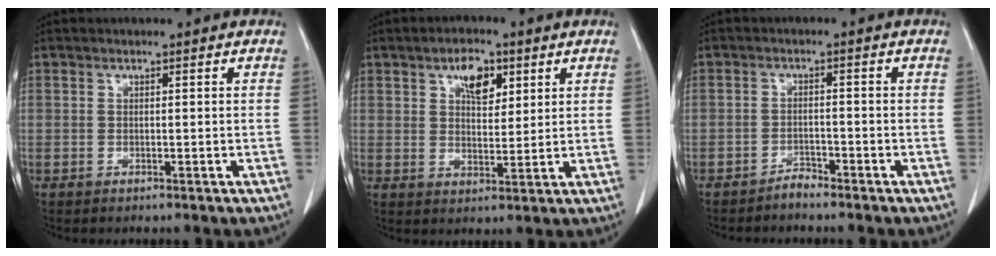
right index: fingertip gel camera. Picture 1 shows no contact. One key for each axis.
{"total": 5.8, "fx": 2.9, "fy": 3.0, "fz": 4.0, "tx": -0.067, "ty": 0.005, "tz": 0.049}
{"total": 1.9, "fx": -1.8, "fy": 0.3, "fz": 0.4, "tx": -0.002, "ty": 0.000, "tz": -0.031}